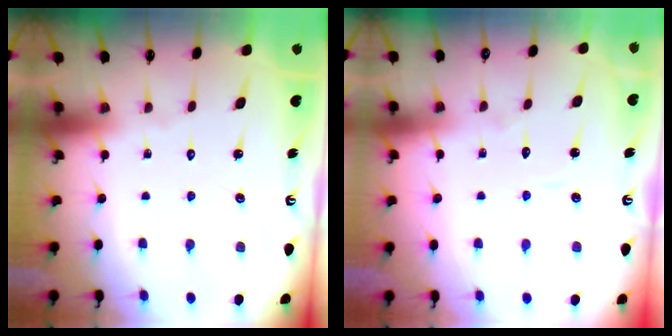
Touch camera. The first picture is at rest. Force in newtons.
{"total": 2.9, "press": 2.9, "slide": 0.3}